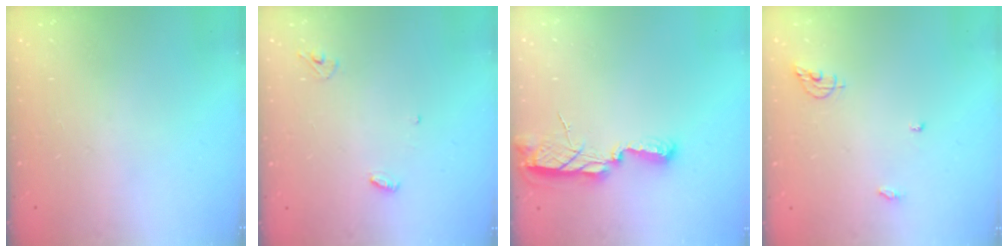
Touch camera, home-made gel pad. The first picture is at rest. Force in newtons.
{"total": 3.7, "press": 3.6, "slide": 0.3}
{"total": 9.3, "press": 8.3, "slide": 4.1}
{"total": 6.3, "press": 6.2, "slide": 0.6}